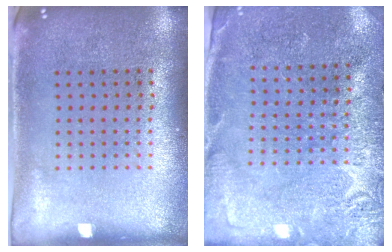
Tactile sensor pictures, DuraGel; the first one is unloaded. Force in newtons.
{"total": 2.8, "press": 2.7, "slide": 0.5}